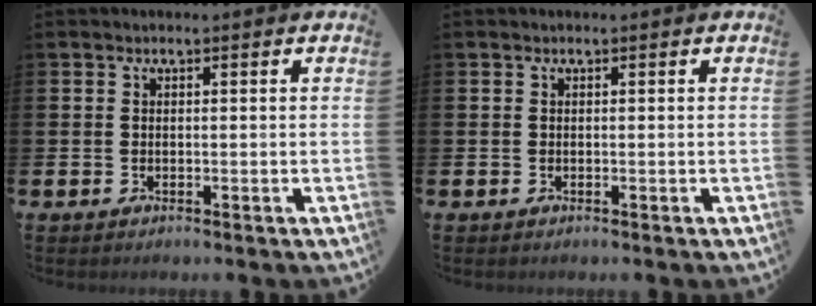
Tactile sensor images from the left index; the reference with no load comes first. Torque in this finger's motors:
{"motor_torque": [0.00, 0.00, 0.00, 0.00]}